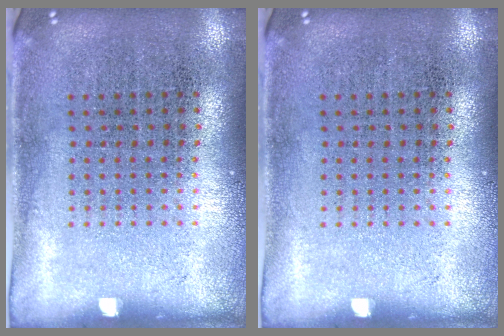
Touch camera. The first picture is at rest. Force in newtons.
{"total": 0.0}